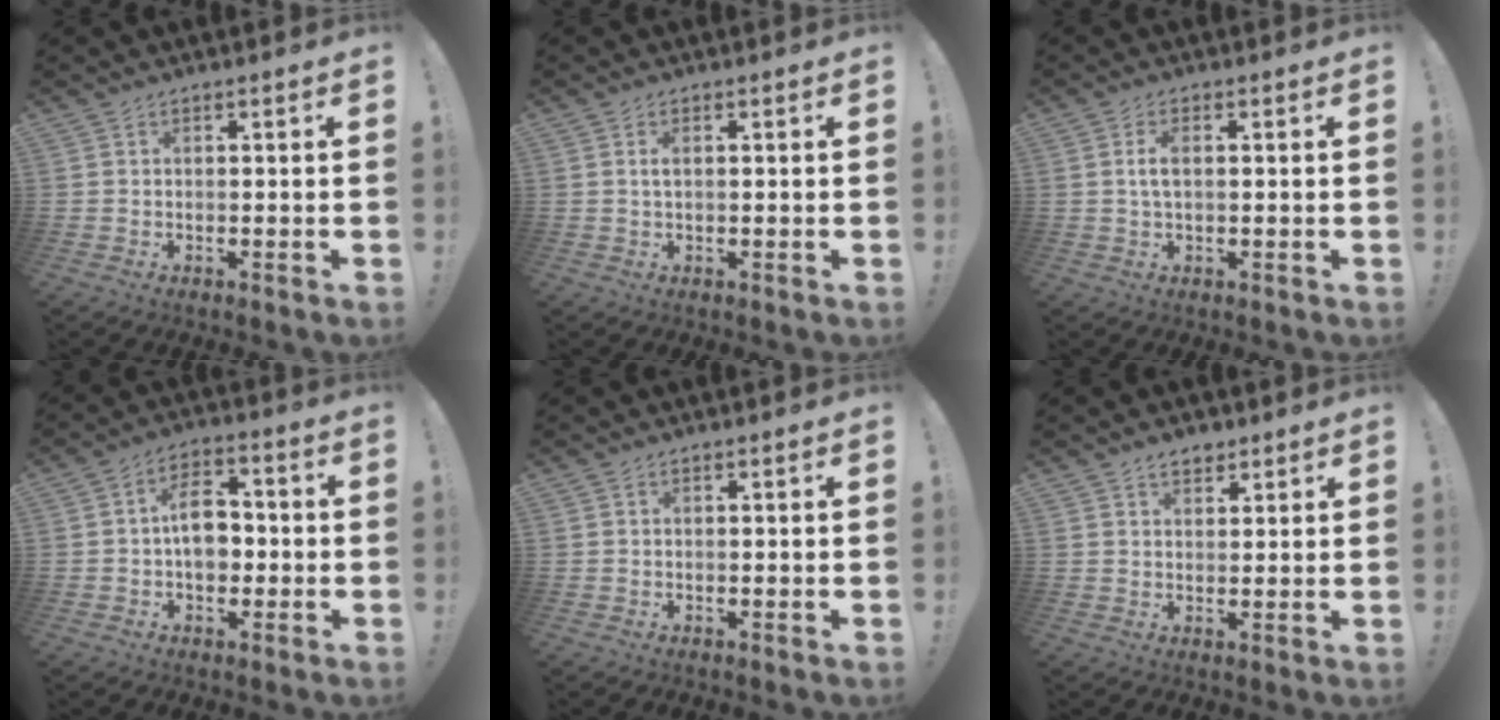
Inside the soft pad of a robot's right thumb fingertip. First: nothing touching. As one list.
[{"total": 1.6, "force": [0.2, 0.5, 1.5], "torque": [-0.029, 0.002, 0.002]}, {"total": 3.6, "force": [0.2, 1.5, 3.2], "torque": [-0.060, 0.005, 0.003]}, {"total": 10.5, "force": [-0.6, 7.3, 7.5], "torque": [-0.119, 0.014, -0.008]}, {"total": 0.0}, {"total": 3.6, "force": [2.7, 2.2, 1.1], "torque": [-0.006, -0.013, 0.047]}]